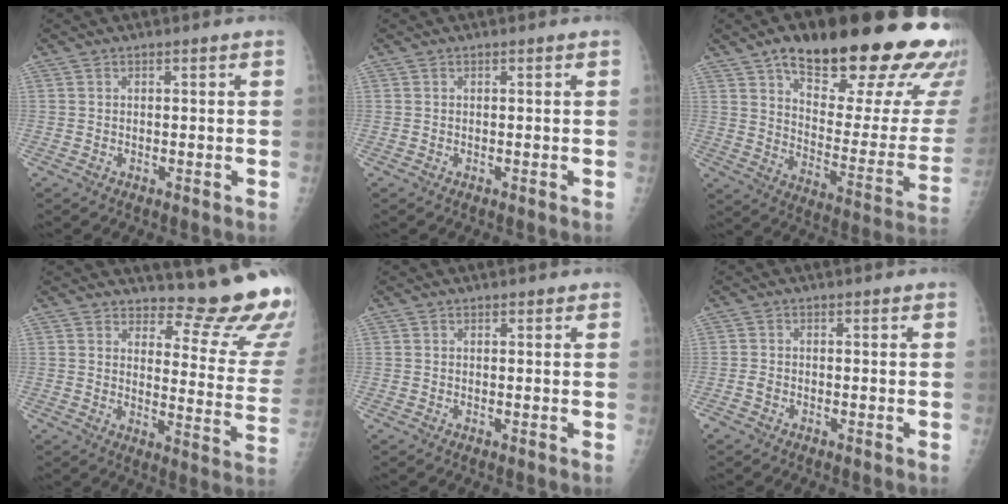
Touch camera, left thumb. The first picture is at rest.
{"total": 0.0}
{"total": 32.3, "force": [19.9, 10.7, 23.0], "torque": [-0.257, -0.055, 0.285]}
{"total": 16.3, "force": [14.7, 3.6, 6.0], "torque": [-0.030, -0.161, 0.162]}
{"total": 0.5, "force": [0.4, 0.3, 0.1], "torque": [-0.001, -0.002, 0.003]}
{"total": 1.3, "force": [-0.8, 0.8, 0.7], "torque": [-0.017, 0.001, -0.018]}